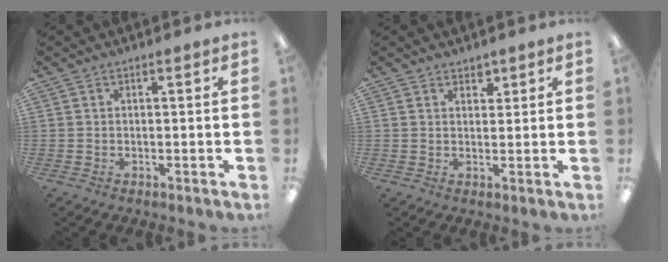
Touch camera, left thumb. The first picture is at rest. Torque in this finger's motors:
{"motor_torque": [0.31, 0.00, -0.45, 0.24, -0.02]}